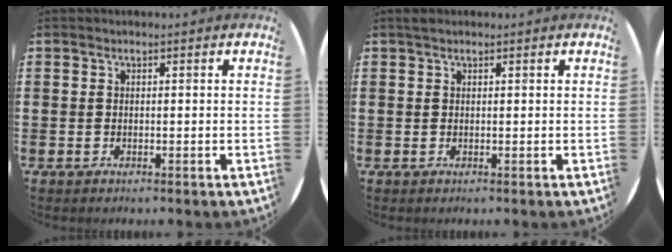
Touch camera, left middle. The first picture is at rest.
{"total": 0.7, "force": [0.6, 0.3, 0.2], "torque": [-0.005, 0.004, 0.011]}